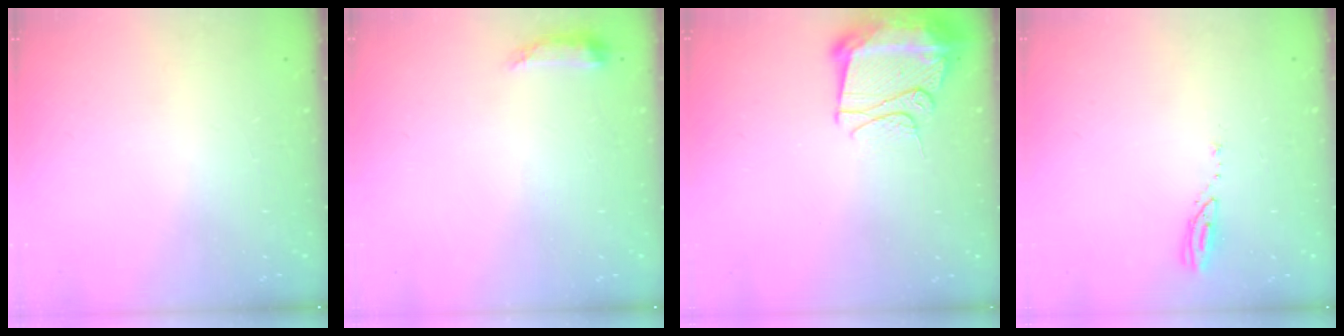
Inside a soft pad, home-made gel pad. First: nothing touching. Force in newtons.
{"total": 6.6, "press": 6.6, "slide": 0.6}
{"total": 13.1, "press": 13.1, "slide": 1.4}
{"total": 3.7, "press": 3.7, "slide": 0.3}